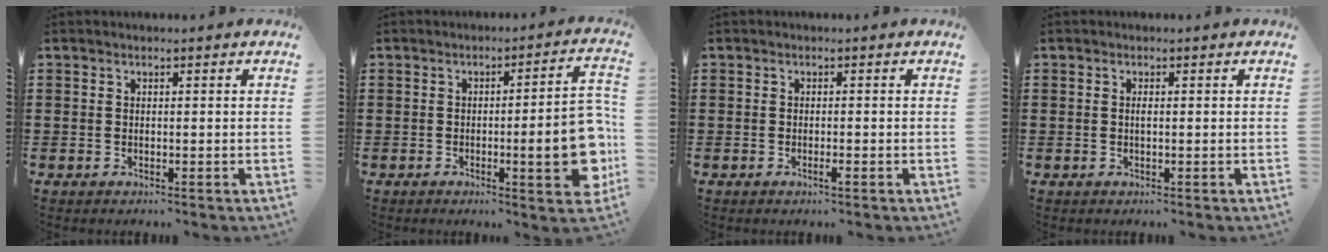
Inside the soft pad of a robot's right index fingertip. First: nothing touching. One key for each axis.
{"total": 11.3, "fx": -2.1, "fy": 2.4, "fz": 10.8, "tx": -0.141, "ty": -0.014, "tz": -0.033}
{"total": 1.0, "fx": -0.6, "fy": 0.0, "fz": 0.8, "tx": -0.015, "ty": -0.007, "tz": -0.009}
{"total": 0.7, "fx": -0.1, "fy": -0.1, "fz": 0.6, "tx": -0.012, "ty": -0.005, "tz": -0.002}